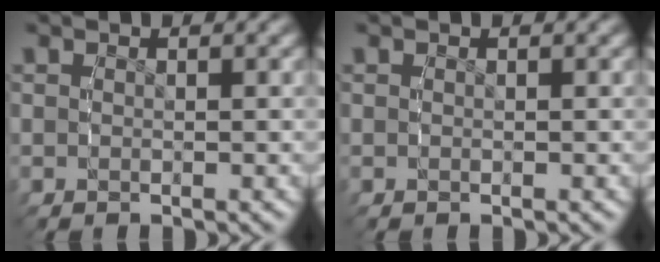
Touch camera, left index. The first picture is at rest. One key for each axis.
{"total": 0.0}